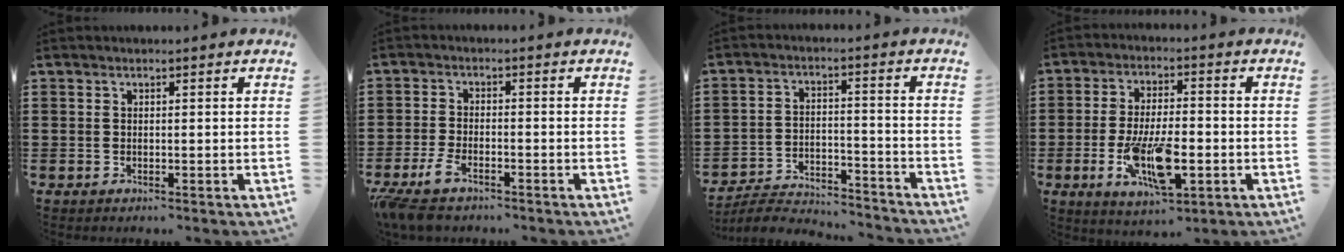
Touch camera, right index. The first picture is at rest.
{"total": 4.3, "force": [-3.3, 1.3, 2.5], "torque": [-0.078, -0.008, -0.072]}
{"total": 5.0, "force": [-4.9, 0.6, 0.8], "torque": [-0.023, 0.006, -0.100]}
{"total": 12.0, "force": [-3.6, 4.8, 10.4], "torque": [-0.218, -0.010, -0.060]}